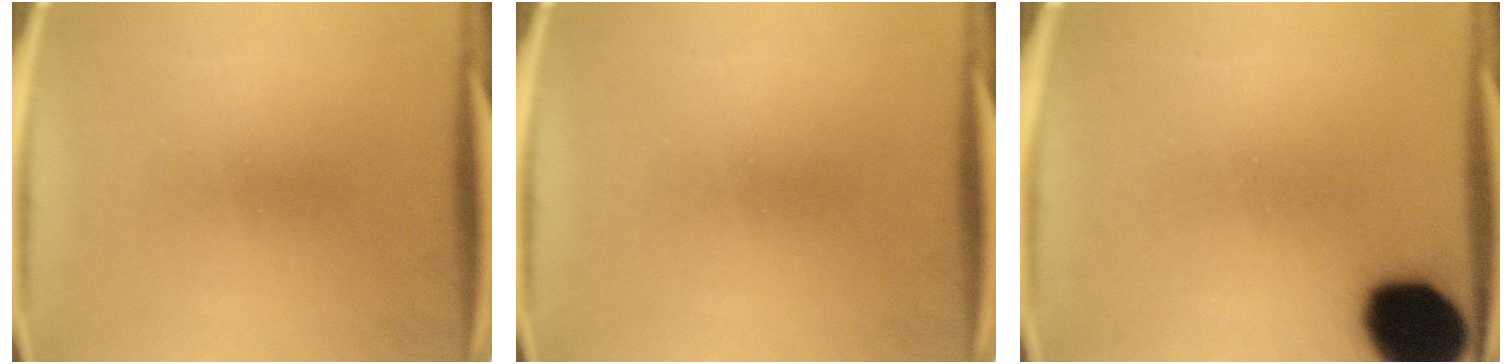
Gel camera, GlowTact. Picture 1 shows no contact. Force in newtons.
{"total": 0.0}
{"total": 18.7}